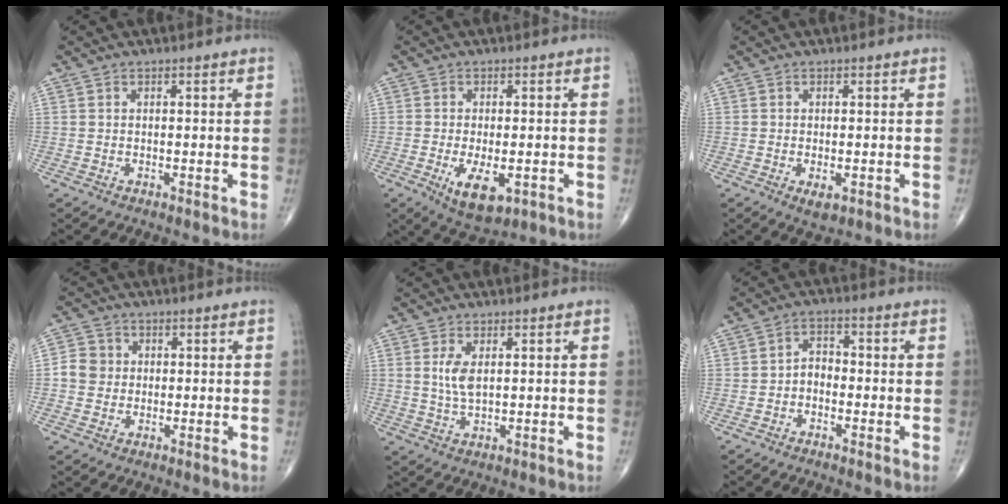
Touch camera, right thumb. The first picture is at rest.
{"total": 7.8, "force": [-2.5, 3.6, 6.4], "torque": [-0.100, -0.012, -0.032]}
{"total": 2.8, "force": [-1.0, 1.3, 2.3], "torque": [-0.033, -0.004, -0.013]}
{"total": 4.5, "force": [0.1, 4.3, 1.5], "torque": [-0.008, 0.008, -0.006]}
{"total": 4.0, "force": [1.0, 1.7, 3.5], "torque": [-0.076, -0.006, 0.026]}
{"total": 3.4, "force": [-1.2, 2.4, 2.1], "torque": [-0.017, 0.022, -0.033]}